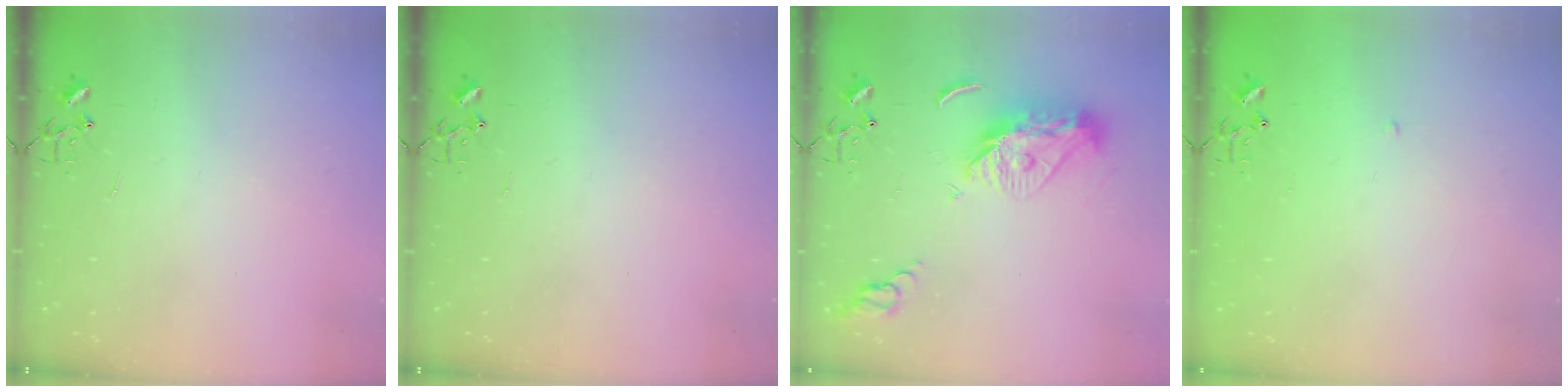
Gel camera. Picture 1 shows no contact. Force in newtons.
{"total": 0.0}
{"total": 13.4, "press": 13.4, "slide": 1.2}
{"total": 2.3, "press": 2.3, "slide": 0.3}